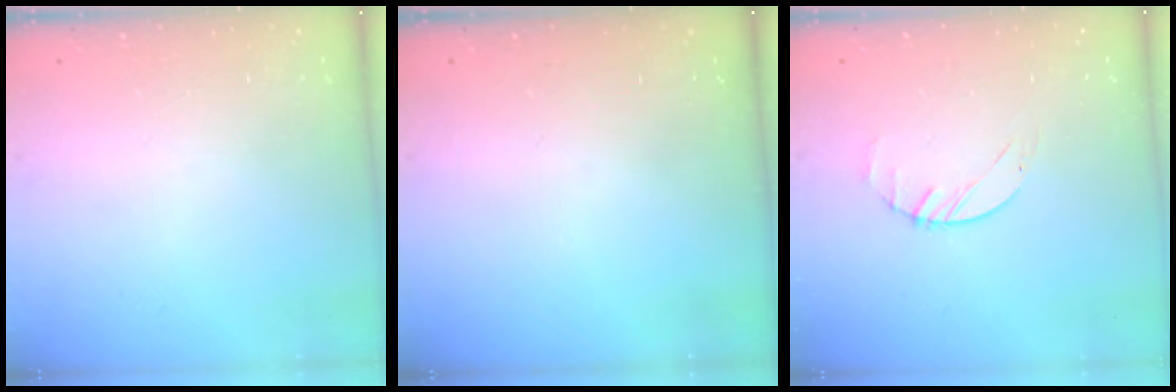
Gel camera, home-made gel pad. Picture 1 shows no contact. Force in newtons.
{"total": 0.0}
{"total": 1.4, "press": 1.3, "slide": 0.2}